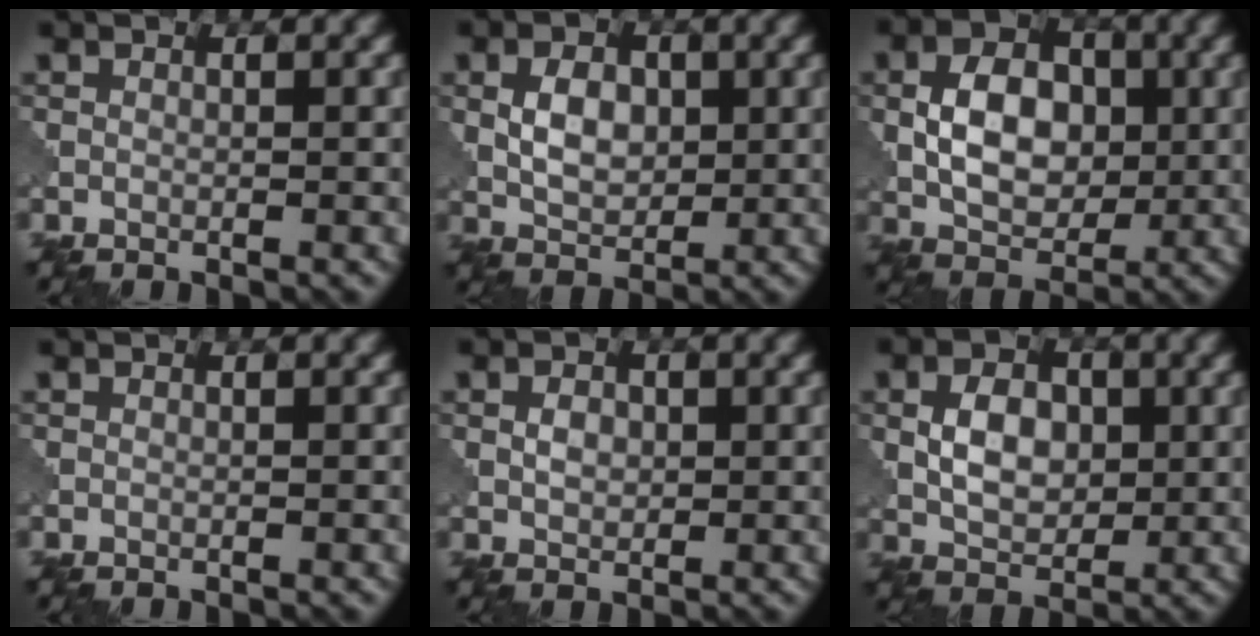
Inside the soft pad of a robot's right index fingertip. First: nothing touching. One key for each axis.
{"total": 3.9, "fx": 0.5, "fy": 2.6, "fz": 2.9, "tx": -0.055, "ty": 0.001, "tz": 0.007}
{"total": 6.4, "fx": 0.2, "fy": 4.3, "fz": 4.7, "tx": -0.078, "ty": 0.000, "tz": 0.003}
{"total": 0.0}
{"total": 1.8, "fx": 0.2, "fy": 1.3, "fz": 1.2, "tx": -0.022, "ty": 0.002, "tz": 0.001}
{"total": 4.5, "fx": 0.4, "fy": 3.1, "fz": 3.3, "tx": -0.058, "ty": 0.001, "tz": 0.005}